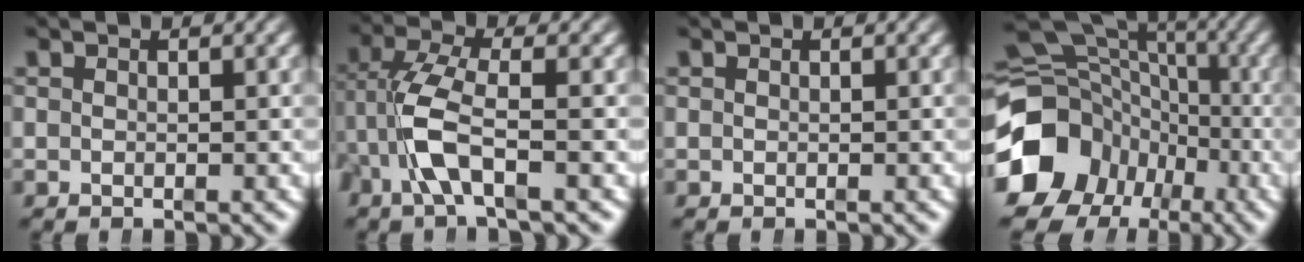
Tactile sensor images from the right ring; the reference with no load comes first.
{"total": 4.7, "force": [-0.6, 1.9, 4.2], "torque": [-0.110, -0.014, -0.005]}
{"total": 0.0}
{"total": 15.0, "force": [-3.1, 12.5, 7.6], "torque": [-0.138, -0.046, -0.042]}